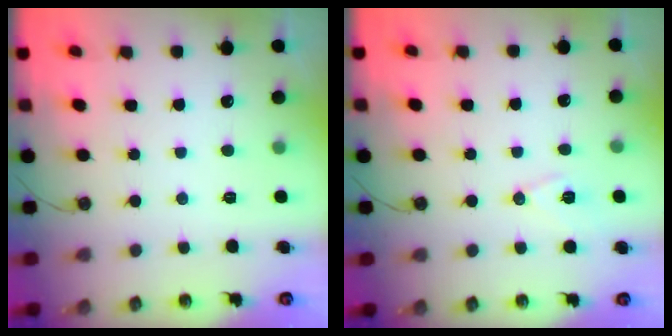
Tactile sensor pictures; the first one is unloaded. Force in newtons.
{"total": 7.8, "press": 7.0, "slide": 3.6}